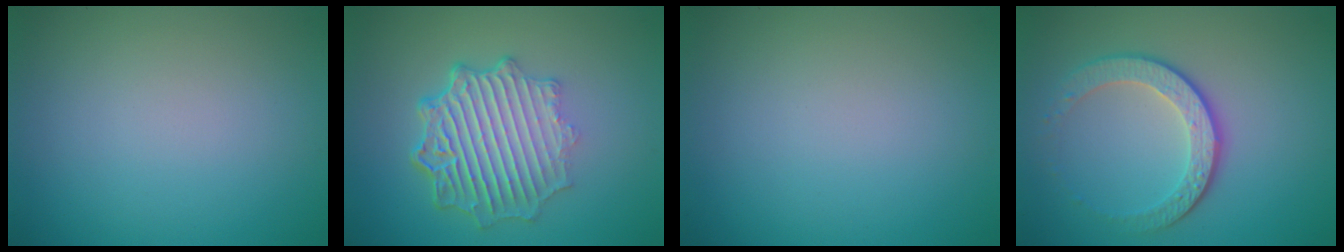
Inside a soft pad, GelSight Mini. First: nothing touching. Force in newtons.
{"total": 7.3, "press": 5.2, "slide": 5.1}
{"total": 0.0}
{"total": 4.0, "press": 3.1, "slide": 2.5}